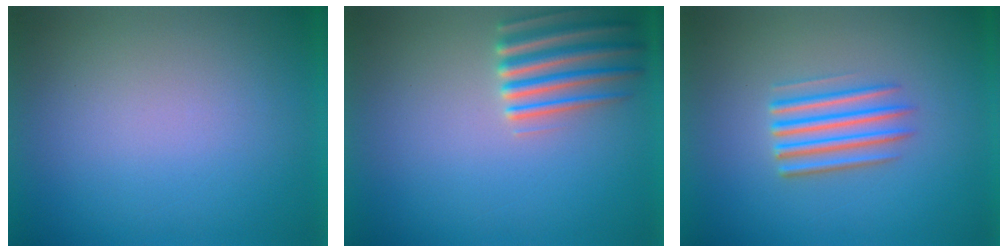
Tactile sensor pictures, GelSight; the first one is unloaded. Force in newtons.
{"total": 4.0}
{"total": 3.6}